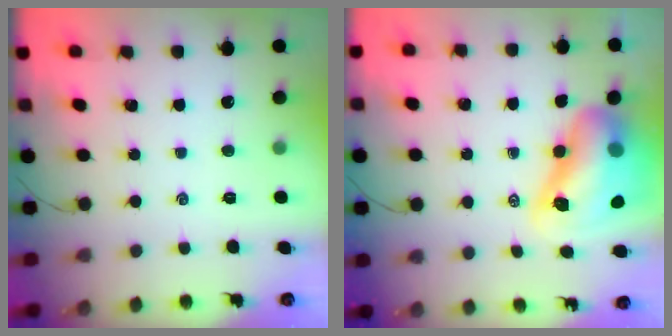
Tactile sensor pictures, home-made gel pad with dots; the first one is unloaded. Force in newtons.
{"total": 16.0, "press": 15.4, "slide": 4.4}